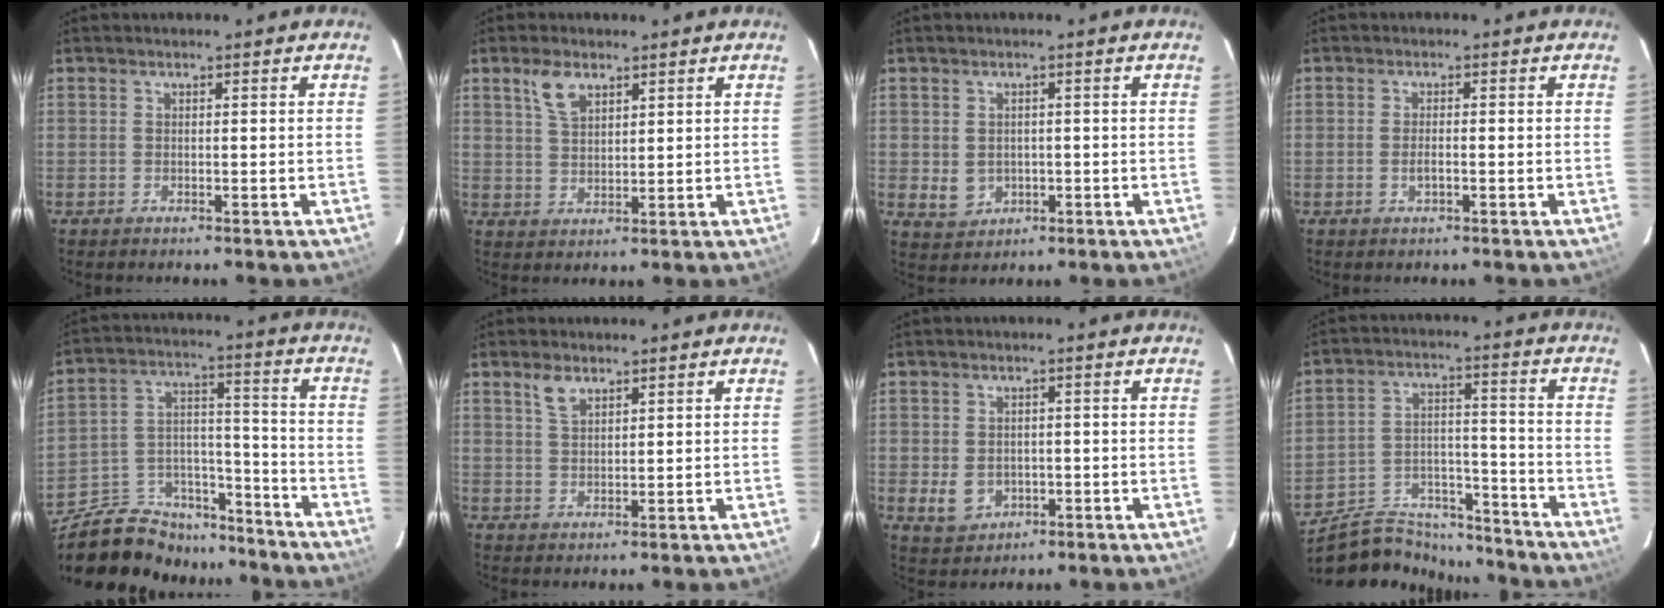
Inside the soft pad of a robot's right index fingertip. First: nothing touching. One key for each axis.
{"total": 5.1, "fx": 3.1, "fy": 2.6, "fz": 3.1, "tx": -0.061, "ty": 0.009, "tz": 0.062}
{"total": 4.1, "fx": -0.2, "fy": 3.8, "fz": 1.4, "tx": -0.034, "ty": 0.005, "tz": 0.012}
{"total": 1.6, "fx": -0.6, "fy": 0.6, "fz": 1.4, "tx": -0.028, "ty": -0.002, "tz": -0.009}
{"total": 19.8, "fx": -15.9, "fy": 9.6, "fz": 7.0, "tx": -0.151, "ty": 0.050, "tz": -0.235}
{"total": 3.3, "fx": 2.2, "fy": 1.5, "fz": 1.9, "tx": -0.037, "ty": 0.004, "tz": 0.045}
{"total": 5.1, "fx": -0.9, "fy": 4.5, "fz": 2.3, "tx": -0.052, "ty": 0.003, "tz": 0.002}
{"total": 17.3, "fx": -15.8, "fy": 5.7, "fz": 4.2, "tx": -0.092, "ty": 0.032, "tz": -0.242}